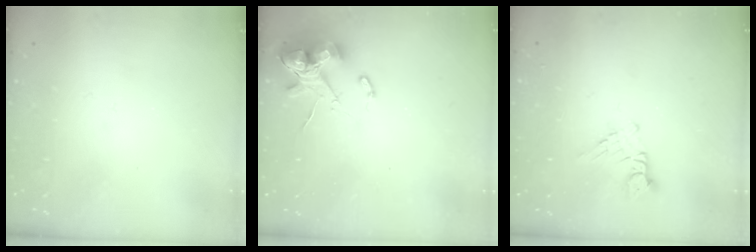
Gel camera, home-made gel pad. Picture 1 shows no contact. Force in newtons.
{"total": 10.7, "press": 10.5, "slide": 1.8}
{"total": 5.2, "press": 5.2, "slide": 0.5}